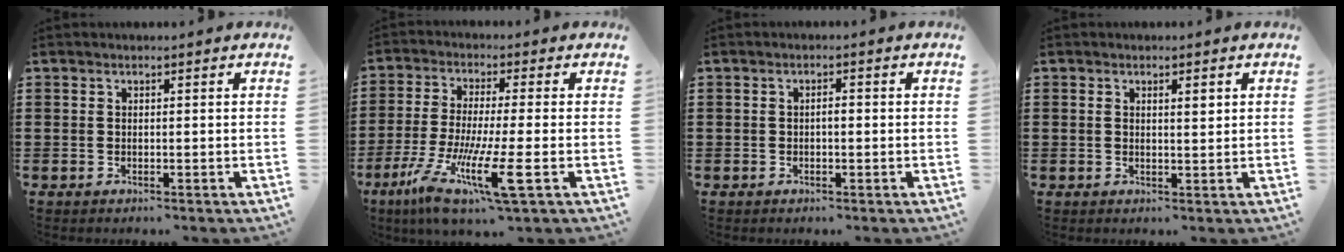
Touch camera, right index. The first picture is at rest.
{"total": 10.8, "force": [-4.4, 1.1, 9.9], "torque": [-0.214, -0.020, -0.084]}
{"total": 1.2, "force": [-0.2, 0.4, 1.2], "torque": [-0.022, -0.002, -0.005]}
{"total": 1.6, "force": [0.5, 0.5, 1.4], "torque": [-0.027, 0.004, 0.007]}